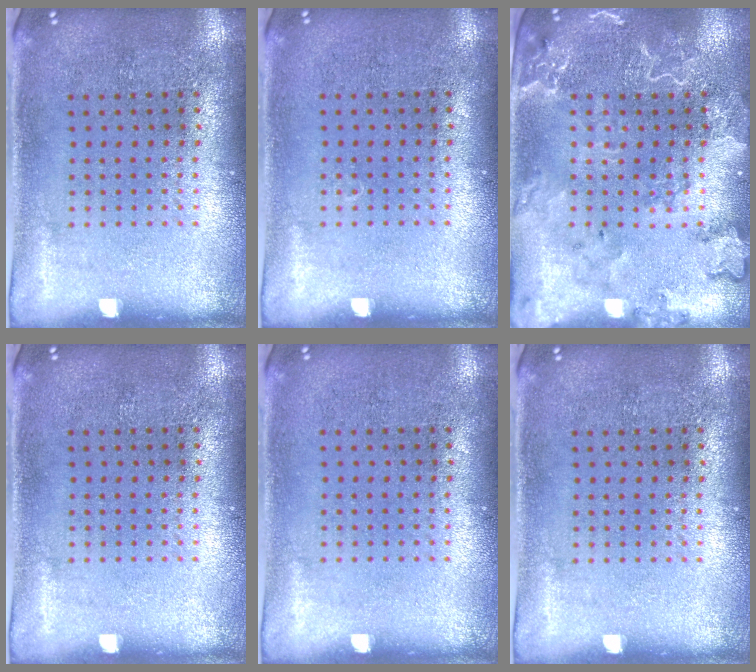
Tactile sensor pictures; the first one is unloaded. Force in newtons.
{"total": 0.0}
{"total": 2.5, "press": 2.4, "slide": 0.8}
{"total": 0.0}
{"total": 0.0}
{"total": 0.0}